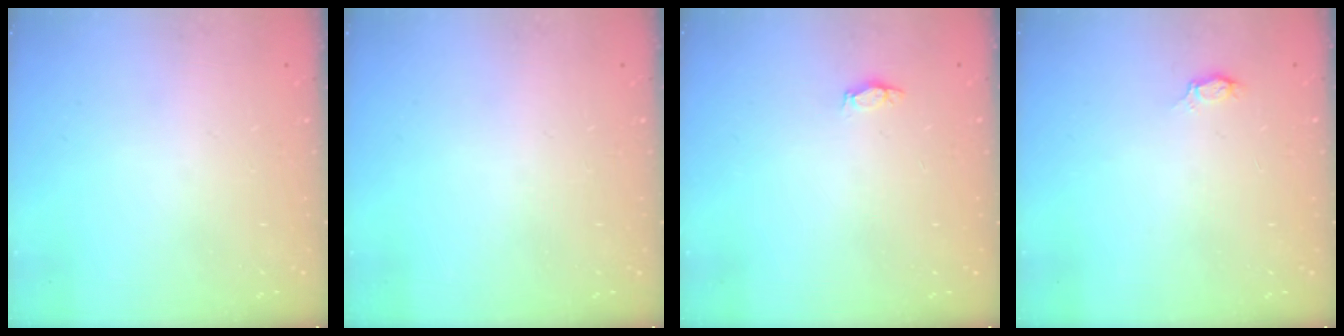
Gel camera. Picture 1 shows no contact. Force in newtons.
{"total": 0.0}
{"total": 2.9, "press": 2.7, "slide": 1.1}
{"total": 2.8, "press": 2.8, "slide": 0.3}